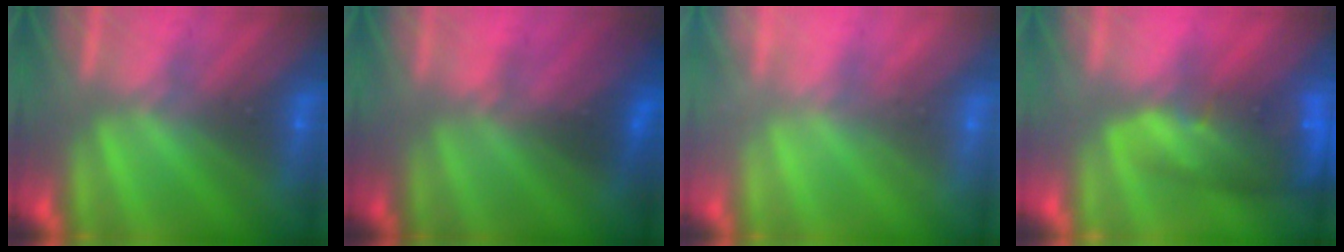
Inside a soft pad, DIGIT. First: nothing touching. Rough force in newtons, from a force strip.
{"total": 2.2}
{"total": 2.0}
{"total": 10.9}